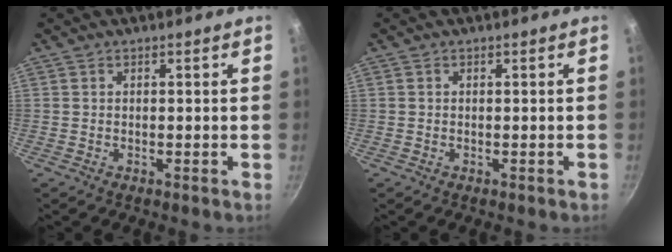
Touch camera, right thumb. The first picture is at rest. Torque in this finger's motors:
{"motor_torque": [0.29, -0.09, 0.17, -0.29, 0.04]}